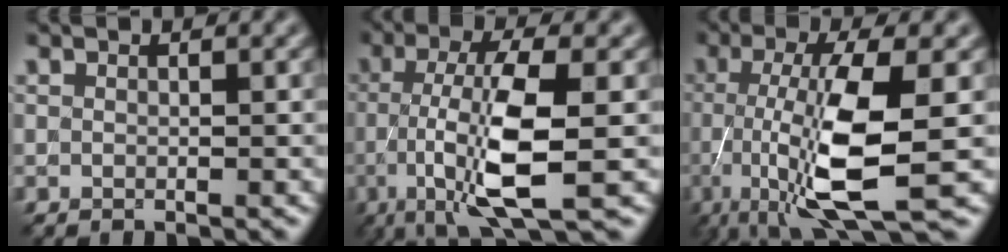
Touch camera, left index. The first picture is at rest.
{"total": 8.9, "force": [-1.9, 2.2, 8.4], "torque": [-0.152, 0.002, -0.040]}
{"total": 9.7, "force": [-2.6, 2.3, 9.0], "torque": [-0.171, -0.006, -0.051]}